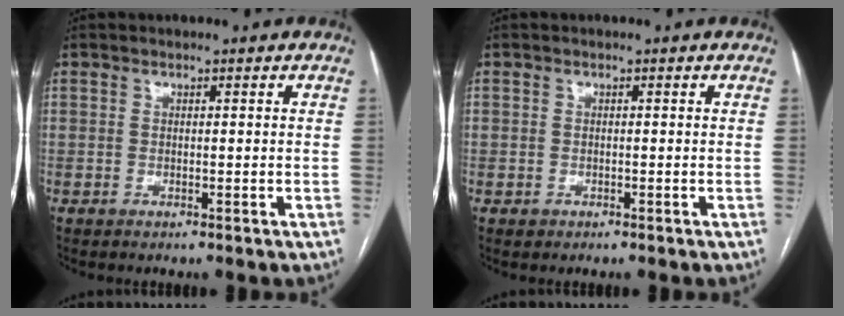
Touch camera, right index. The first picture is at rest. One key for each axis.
{"total": 0.9, "fx": -0.2, "fy": 0.9, "fz": 0.0, "tx": 0.003, "ty": 0.006, "tz": -0.006}